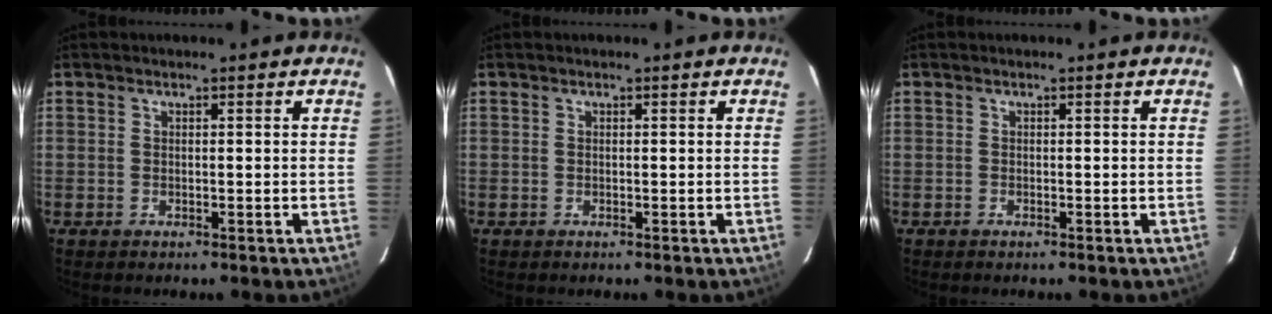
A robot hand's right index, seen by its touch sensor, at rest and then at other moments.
{"total": 0.0}
{"total": 0.0}